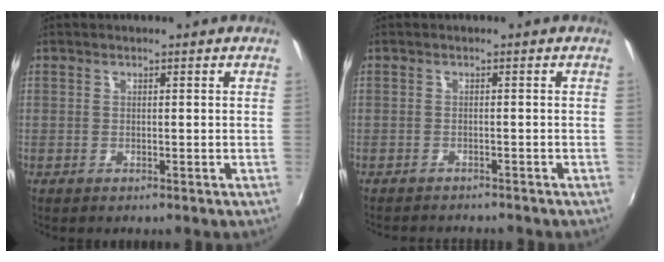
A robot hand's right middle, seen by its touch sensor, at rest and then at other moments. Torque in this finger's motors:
{"motor_torque": [0.10, -0.20, 0.01, 0.03]}